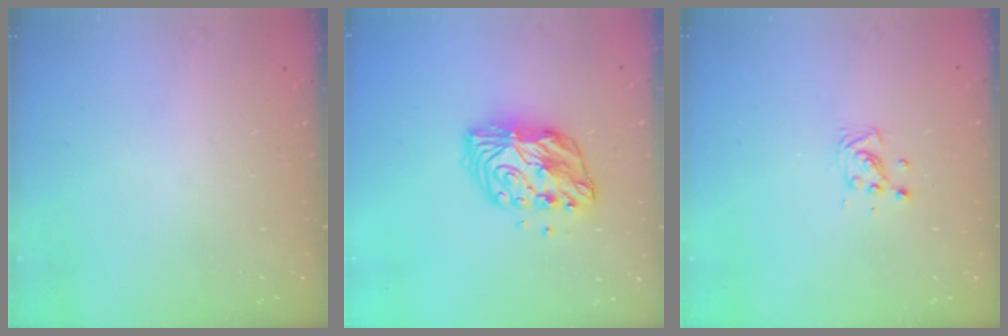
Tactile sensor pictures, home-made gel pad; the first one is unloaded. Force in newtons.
{"total": 11.1, "press": 11.1, "slide": 0.8}
{"total": 5.1, "press": 4.9, "slide": 1.3}